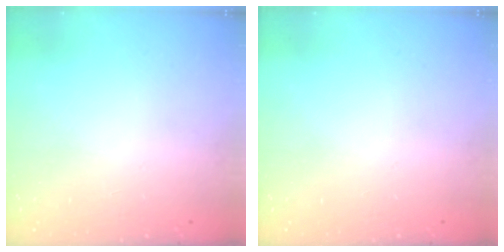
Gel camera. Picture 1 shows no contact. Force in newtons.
{"total": 0.0}